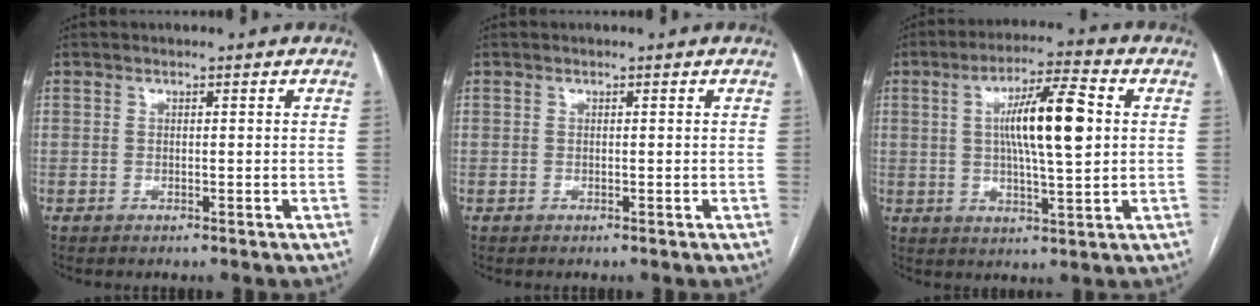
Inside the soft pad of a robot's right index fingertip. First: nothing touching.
{"total": 0.0}
{"total": 11.6, "force": [1.8, 1.6, 11.4], "torque": [-0.197, 0.011, 0.029]}